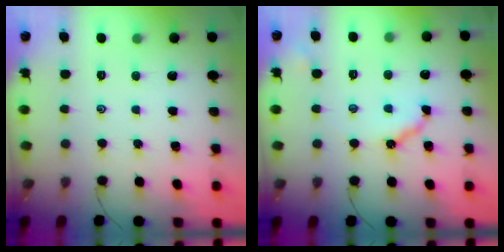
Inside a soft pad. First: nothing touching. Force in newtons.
{"total": 8.8, "press": 8.7, "slide": 0.7}